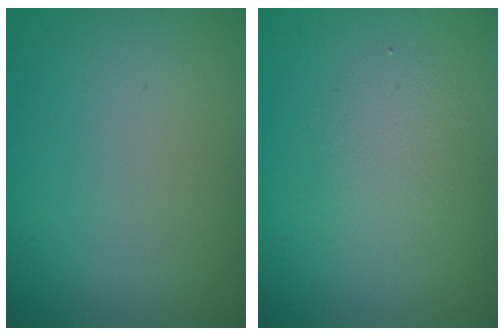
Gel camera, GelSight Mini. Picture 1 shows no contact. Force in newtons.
{"total": 2.4, "press": 2.4, "slide": 0.2}